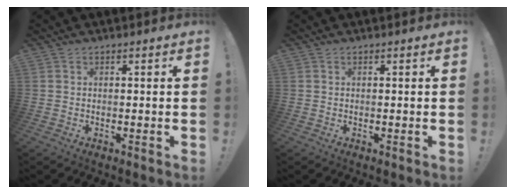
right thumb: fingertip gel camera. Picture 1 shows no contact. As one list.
[{"total": 0.0}]